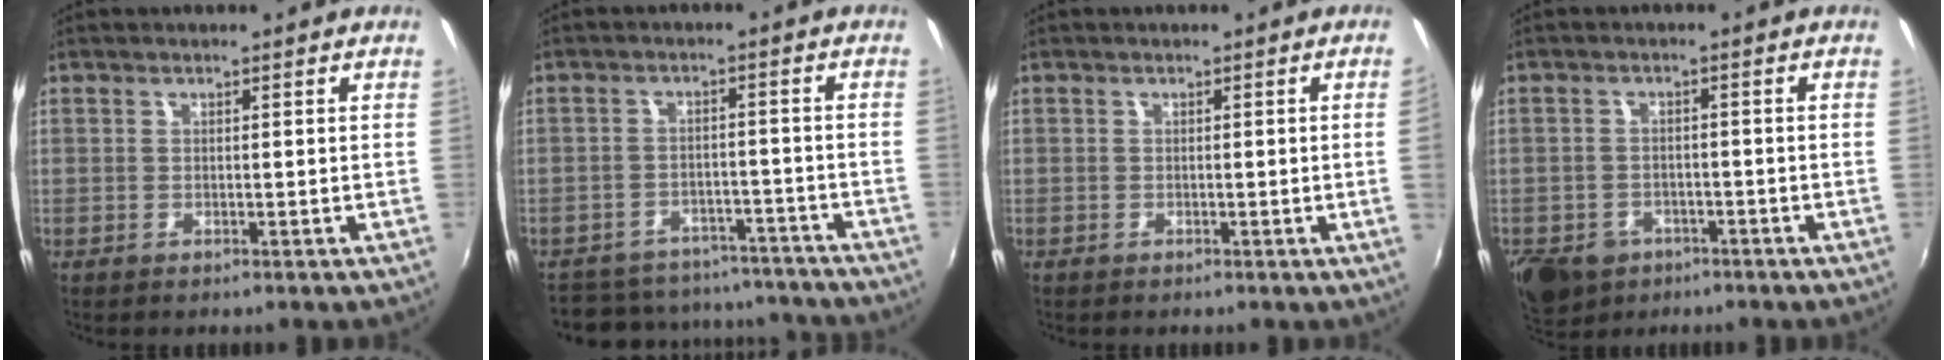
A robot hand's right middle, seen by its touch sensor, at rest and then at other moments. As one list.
[{"total": 17.5, "force": [-15.4, 6.9, 4.7], "torque": [-0.108, 0.026, -0.192]}, {"total": 1.6, "force": [0.0, -1.0, 1.2], "torque": [-0.009, -0.012, 0.001]}, {"total": 10.5, "force": [-5.9, 7.6, 4.3], "torque": [-0.120, -0.010, -0.089]}]